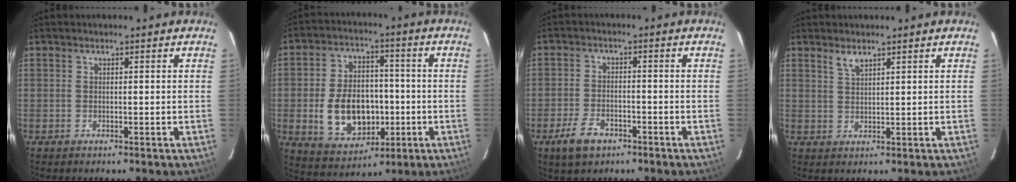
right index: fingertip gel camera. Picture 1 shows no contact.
{"total": 14.2, "force": [-2.7, 10.0, 9.7], "torque": [-0.205, 0.011, -0.022]}
{"total": 6.6, "force": [-4.1, 3.6, 3.8], "torque": [-0.096, -0.003, -0.071]}
{"total": 2.2, "force": [1.8, 0.6, 1.2], "torque": [-0.024, 0.001, 0.033]}